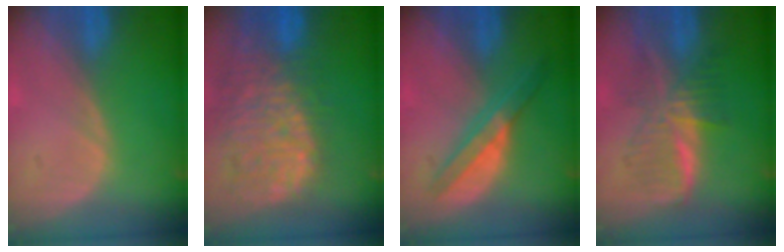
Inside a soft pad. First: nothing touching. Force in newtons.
{"total": 14.0, "press": 11.7, "slide": 7.7}
{"total": 6.2, "press": 5.5, "slide": 2.8}
{"total": 6.6, "press": 6.6, "slide": 0.0}